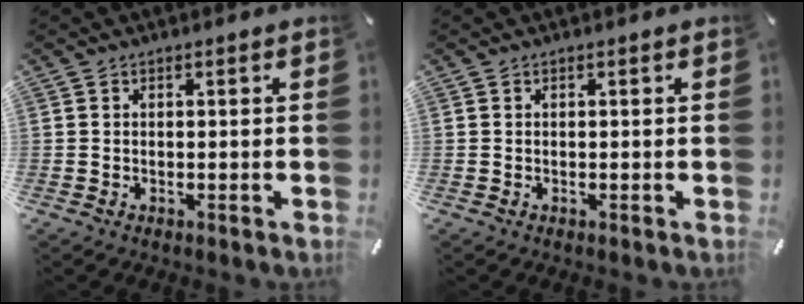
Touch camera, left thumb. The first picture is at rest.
{"total": 0.0}